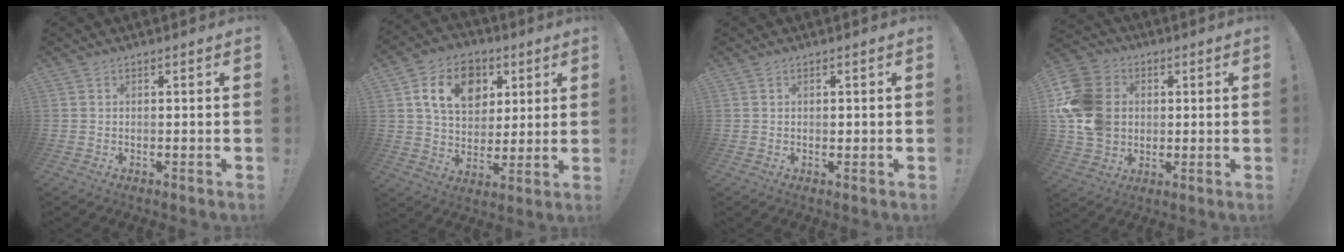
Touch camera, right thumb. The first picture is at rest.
{"total": 15.3, "force": [5.8, 11.2, 8.6], "torque": [-0.134, -0.013, 0.111]}
{"total": 0.6, "force": [-0.1, 0.6, 0.2], "torque": [0.002, 0.000, -0.004]}
{"total": 17.8, "force": [1.8, 14.7, 9.9], "torque": [-0.185, 0.004, 0.042]}